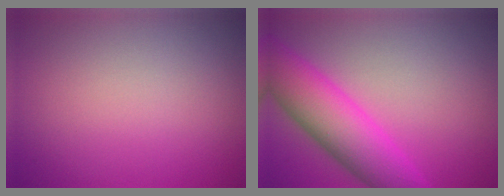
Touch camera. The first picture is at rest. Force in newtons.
{"total": 7.4, "press": 7.4, "slide": 0.3}